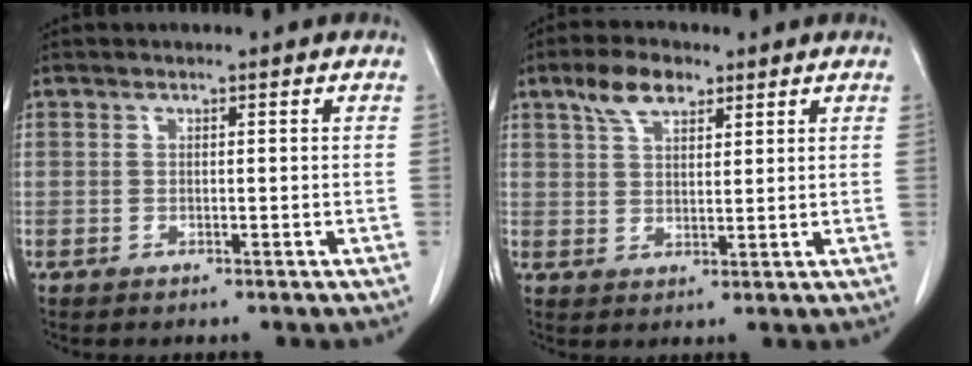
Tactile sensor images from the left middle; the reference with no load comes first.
{"total": 5.7, "force": [3.7, 2.6, 3.5], "torque": [-0.071, 0.013, 0.071]}